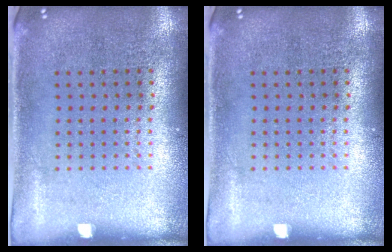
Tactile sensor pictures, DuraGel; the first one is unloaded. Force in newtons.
{"total": 0.0}